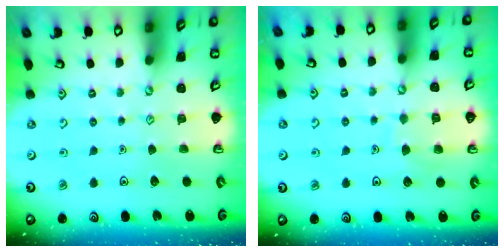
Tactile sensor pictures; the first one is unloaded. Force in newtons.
{"total": 5.8, "press": 5.8, "slide": 0.6}